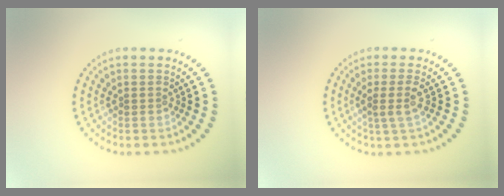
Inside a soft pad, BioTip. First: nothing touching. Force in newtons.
{"total": 1.8, "press": 1.4, "slide": 1.2}